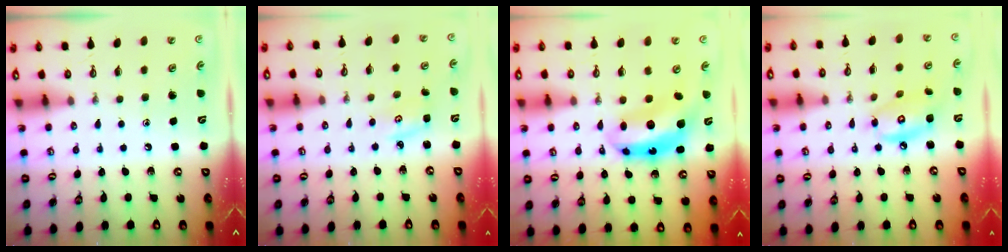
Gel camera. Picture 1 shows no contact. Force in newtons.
{"total": 2.9, "press": 2.8, "slide": 0.4}
{"total": 7.9, "press": 7.8, "slide": 0.8}
{"total": 9.9, "press": 9.9, "slide": 0.7}